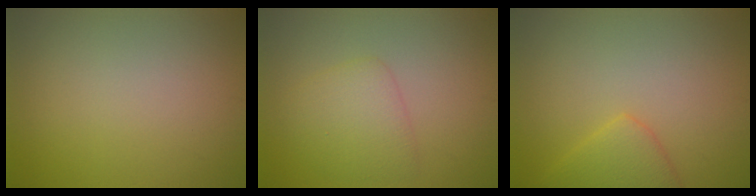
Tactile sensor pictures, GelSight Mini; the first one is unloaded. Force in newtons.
{"total": 3.0, "press": 3.0, "slide": 0.2}
{"total": 2.8, "press": 2.8, "slide": 0.2}